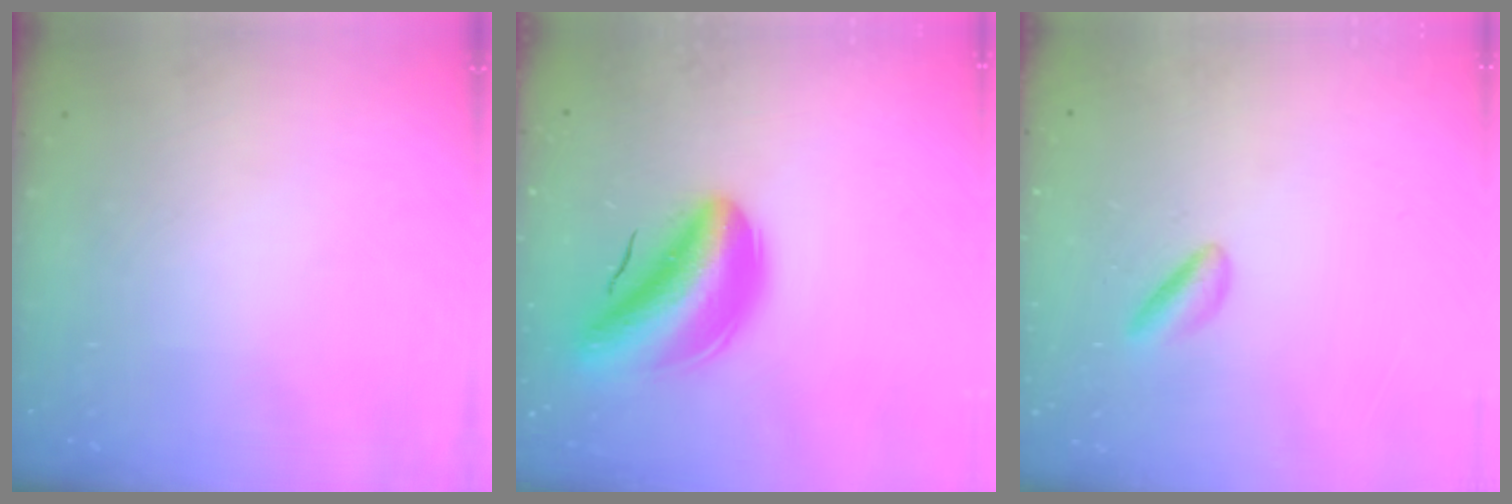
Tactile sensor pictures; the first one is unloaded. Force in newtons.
{"total": 10.1, "press": 9.5, "slide": 3.2}
{"total": 2.6, "press": 2.3, "slide": 1.1}